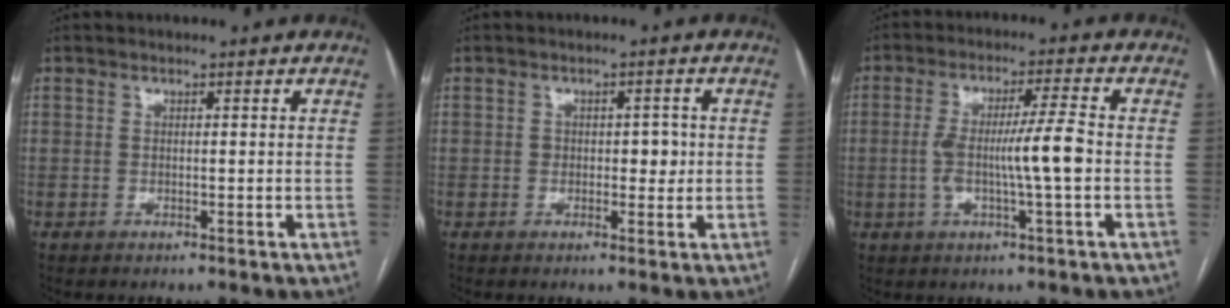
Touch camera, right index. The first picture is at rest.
{"total": 2.9, "force": [0.0, 1.8, 2.2], "torque": [-0.025, 0.008, 0.001]}
{"total": 7.9, "force": [-1.1, -0.1, 7.9], "torque": [-0.147, 0.007, -0.019]}